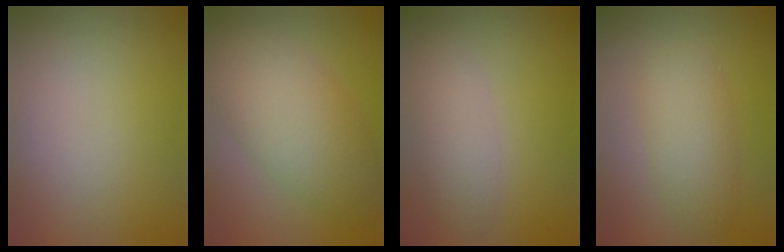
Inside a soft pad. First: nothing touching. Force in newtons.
{"total": 6.9, "press": 6.9, "slide": 0.2}
{"total": 2.4, "press": 2.4, "slide": 0.1}
{"total": 2.4, "press": 2.3, "slide": 0.1}